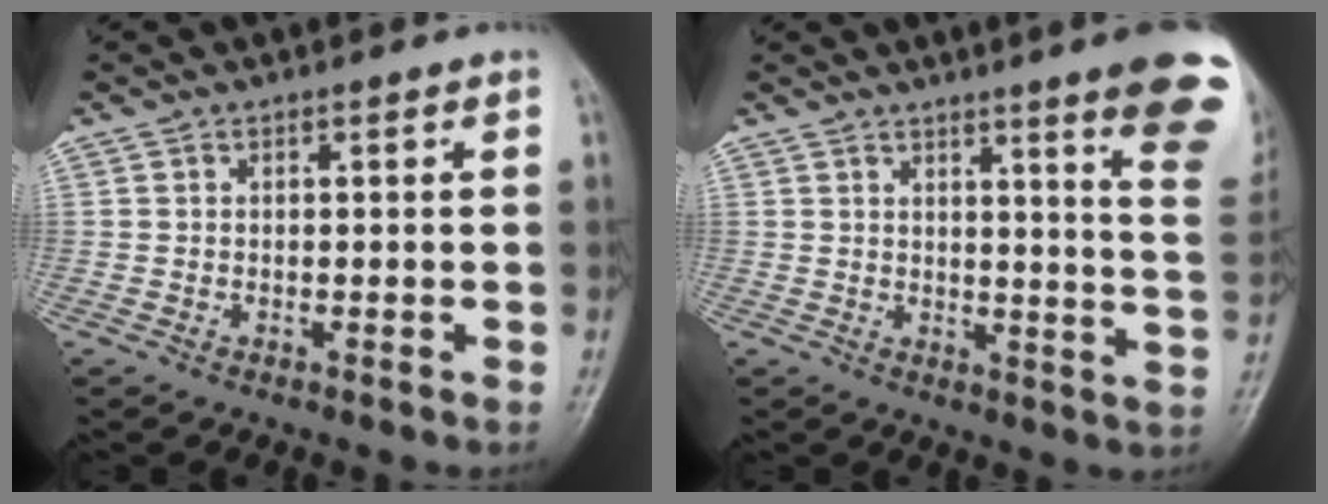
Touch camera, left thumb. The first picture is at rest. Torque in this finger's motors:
{"motor_torque": [2.84, 1.65, 1.37, -1.40, 0.10]}